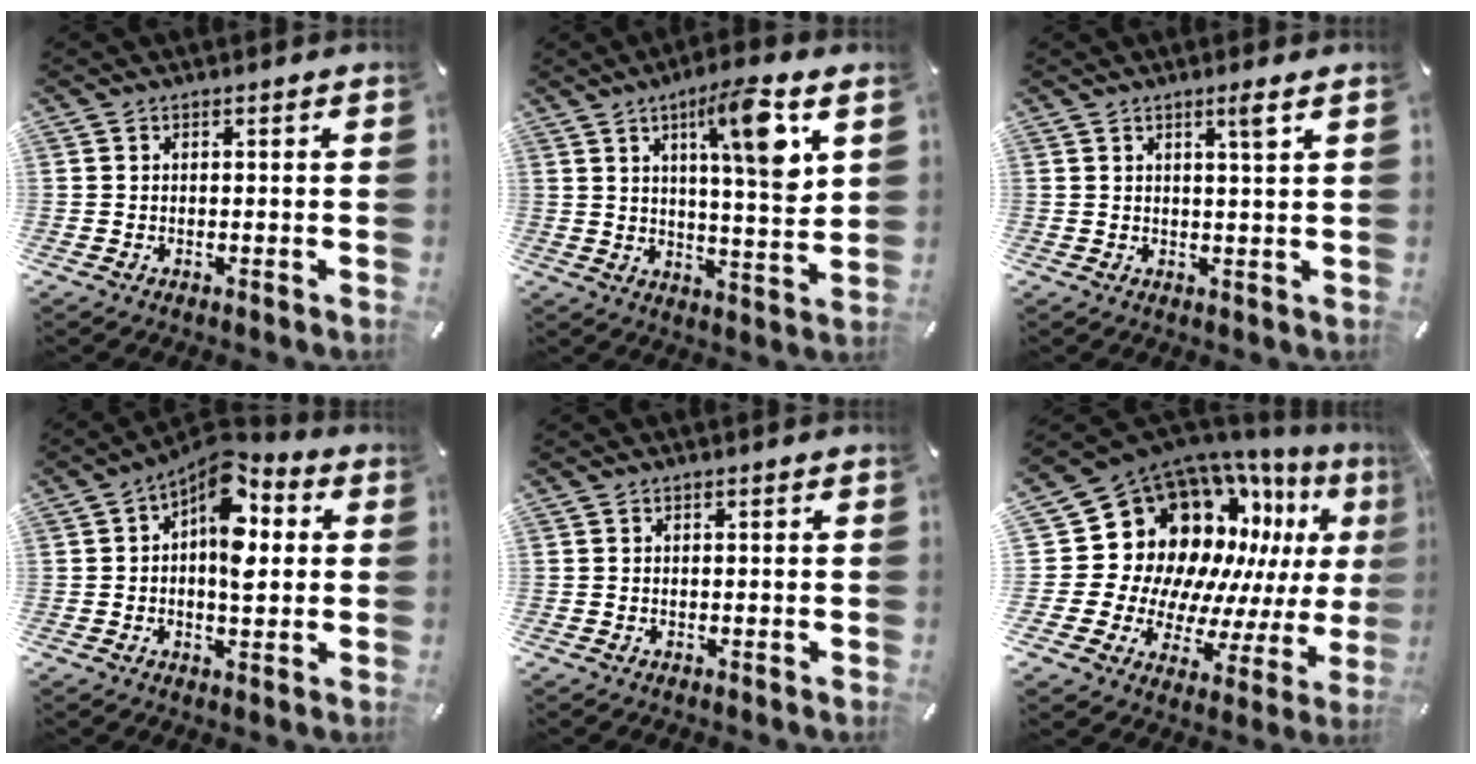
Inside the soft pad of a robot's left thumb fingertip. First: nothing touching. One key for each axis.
{"total": 12.5, "fx": 6.0, "fy": 1.7, "fz": 10.8, "tx": -0.170, "ty": -0.025, "tz": 0.088}
{"total": 3.1, "fx": 1.8, "fy": -0.2, "fz": 2.5, "tx": -0.044, "ty": -0.007, "tz": 0.028}
{"total": 12.4, "fx": 4.3, "fy": 6.7, "fz": 9.5, "tx": -0.146, "ty": -0.040, "tz": 0.072}
{"total": 0.0}
{"total": 18.9, "fx": 8.1, "fy": 14.4, "fz": 9.1, "tx": -0.143, "ty": -0.111, "tz": 0.182}